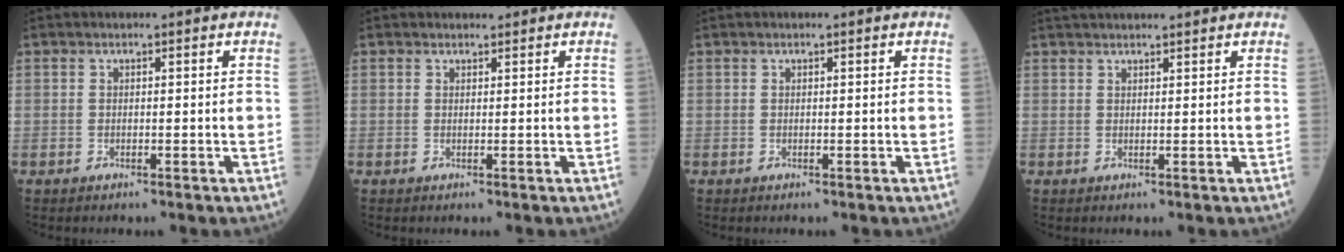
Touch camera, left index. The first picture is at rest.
{"total": 0.7, "force": [0.7, 0.2, 0.0], "torque": [-0.012, 0.001, 0.012]}
{"total": 0.0}
{"total": 6.2, "force": [5.7, 0.4, 2.4], "torque": [-0.033, 0.036, 0.082]}